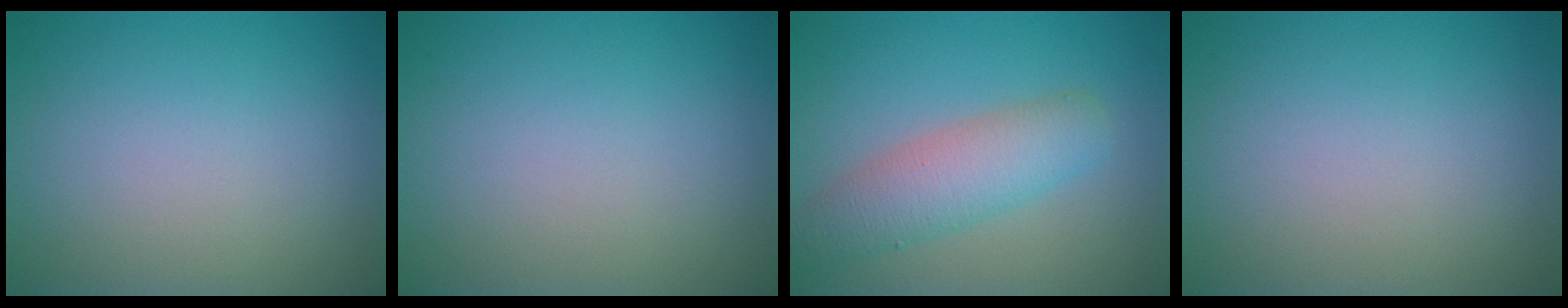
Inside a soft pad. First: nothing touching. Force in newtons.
{"total": 0.0}
{"total": 4.8, "press": 4.8, "slide": 0.2}
{"total": 0.0}